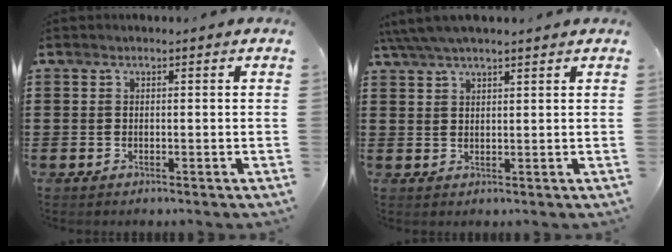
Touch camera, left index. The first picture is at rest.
{"total": 3.9, "force": [3.3, 0.4, 2.1], "torque": [-0.048, 0.001, 0.062]}